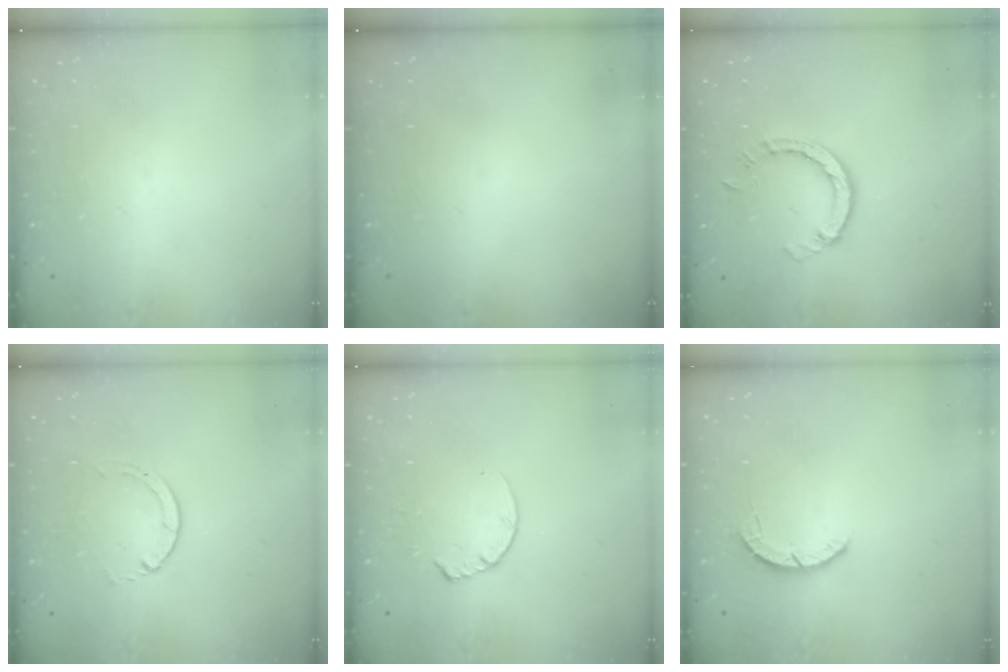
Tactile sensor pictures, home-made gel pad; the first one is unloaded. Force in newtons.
{"total": 0.0}
{"total": 4.8, "press": 4.8, "slide": 0.4}
{"total": 1.3, "press": 1.3, "slide": 0.2}
{"total": 4.8, "press": 4.7, "slide": 0.4}
{"total": 2.8, "press": 2.8, "slide": 0.4}